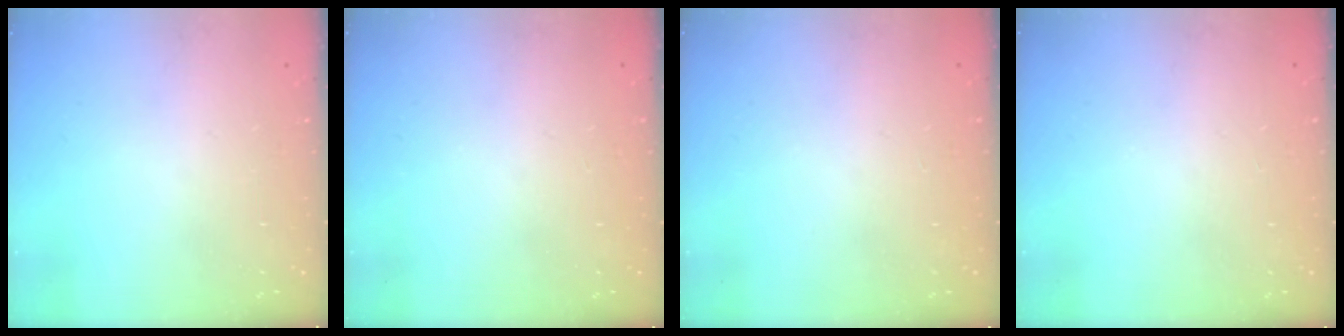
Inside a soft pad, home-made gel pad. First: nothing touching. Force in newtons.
{"total": 0.0}
{"total": 0.0}
{"total": 0.0}